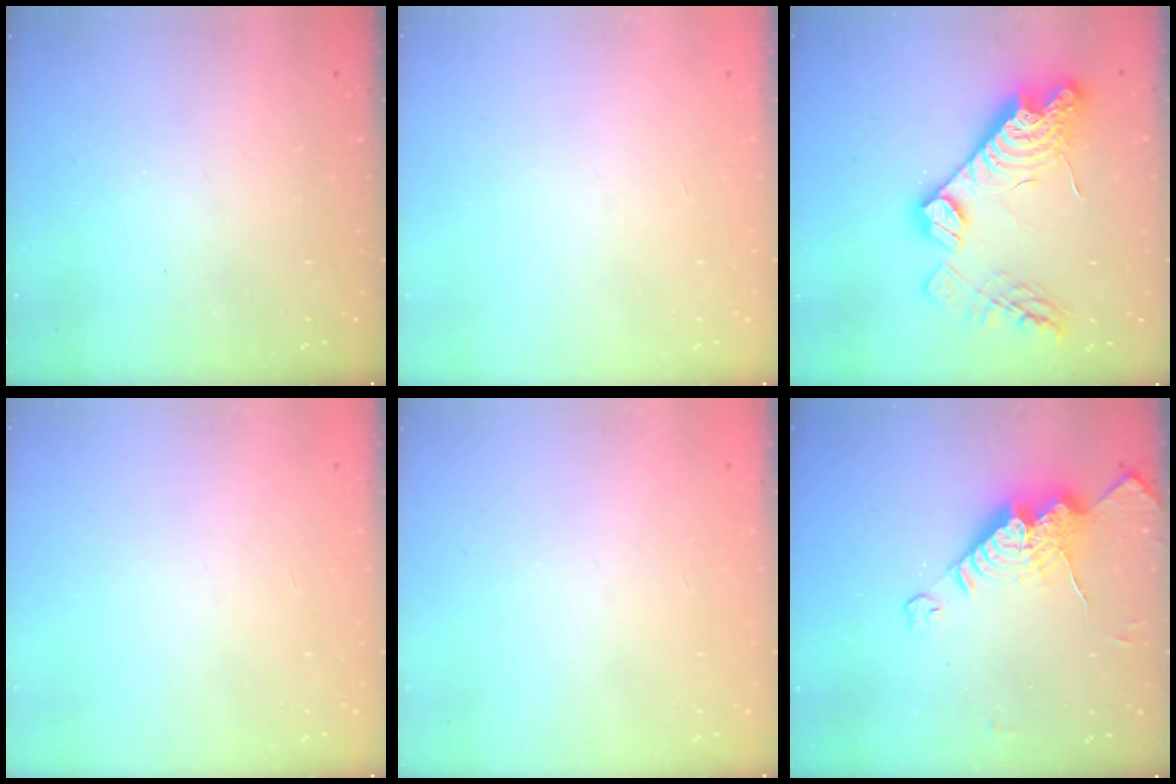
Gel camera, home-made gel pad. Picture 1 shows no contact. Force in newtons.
{"total": 0.0}
{"total": 20.4, "press": 20.3, "slide": 1.8}
{"total": 0.0}
{"total": 0.0}
{"total": 14.6, "press": 14.5, "slide": 1.3}